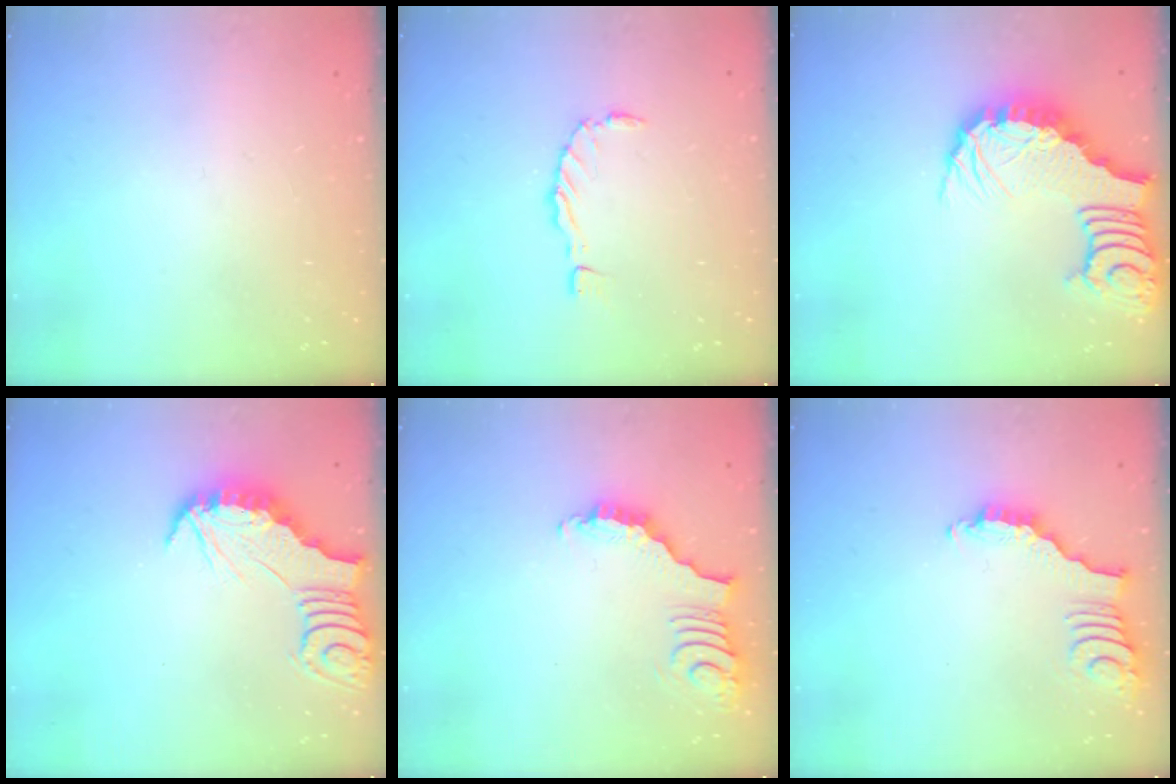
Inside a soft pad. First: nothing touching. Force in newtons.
{"total": 0.0}
{"total": 6.5, "press": 6.4, "slide": 0.9}
{"total": 2.8, "press": 2.7, "slide": 0.3}
{"total": 3.6, "press": 3.6, "slide": 0.7}
{"total": 3.2, "press": 3.2, "slide": 0.5}